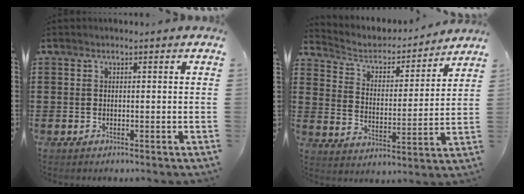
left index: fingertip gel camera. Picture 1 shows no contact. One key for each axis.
{"total": 4.4, "fx": 3.9, "fy": 1.6, "fz": 1.3, "tx": -0.050, "ty": -0.029, "tz": 0.058}